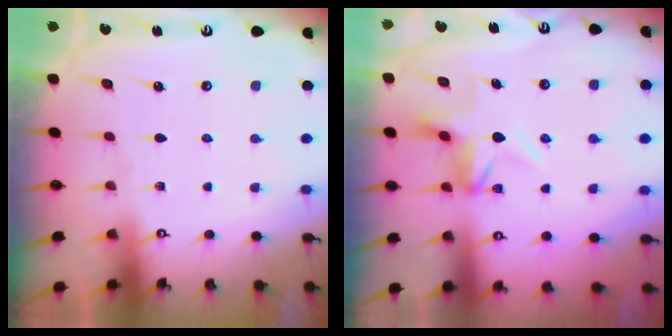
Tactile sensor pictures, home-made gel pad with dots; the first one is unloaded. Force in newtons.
{"total": 5.3, "press": 5.1, "slide": 1.2}